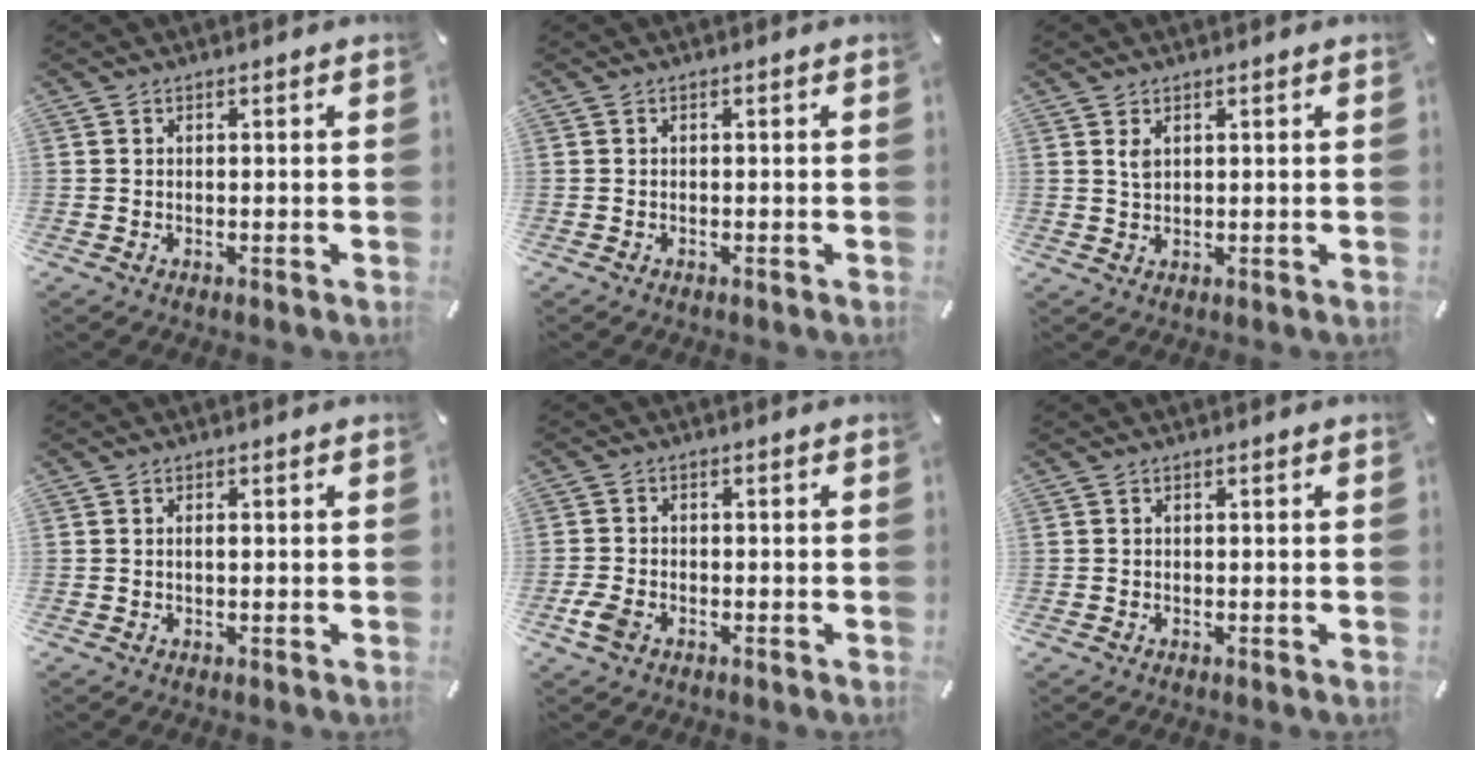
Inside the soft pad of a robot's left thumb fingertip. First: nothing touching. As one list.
[{"total": 0.0}, {"total": 1.9, "force": [1.0, 0.9, 1.3], "torque": [-0.029, 0.000, 0.018]}, {"total": 0.8, "force": [0.0, 0.5, 0.6], "torque": [-0.012, 0.000, 0.000]}, {"total": 4.0, "force": [-1.9, 2.5, 2.6], "torque": [-0.067, -0.001, -0.039]}, {"total": 0.0}]